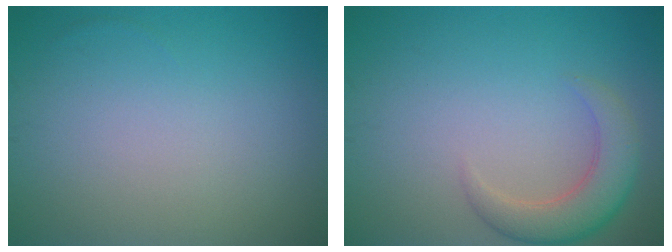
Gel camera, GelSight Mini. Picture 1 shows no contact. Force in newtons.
{"total": 3.9, "press": 3.9, "slide": 0.3}